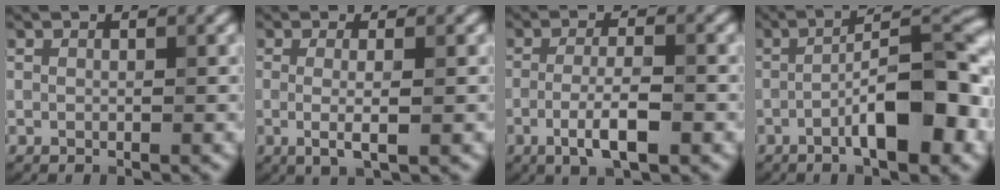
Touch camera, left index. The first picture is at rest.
{"total": 3.1, "force": [-0.3, 0.8, 3.0], "torque": [-0.051, -0.008, -0.006]}
{"total": 4.4, "force": [-1.7, 1.0, 3.9], "torque": [-0.072, 0.003, -0.035]}
{"total": 9.4, "force": [-3.2, 2.2, 8.5], "torque": [-0.121, 0.020, -0.057]}